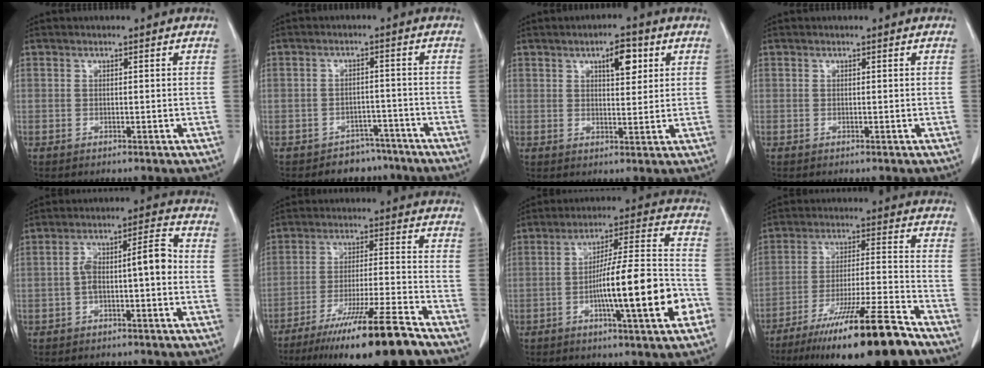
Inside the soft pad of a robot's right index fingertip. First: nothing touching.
{"total": 4.6, "force": [-3.6, 3.0, -0.1], "torque": [0.012, 0.017, -0.051]}
{"total": 5.3, "force": [2.5, 1.9, 4.3], "torque": [-0.065, 0.004, 0.038]}
{"total": 0.0}
{"total": 7.6, "force": [-1.2, 1.7, 7.3], "torque": [-0.125, 0.036, -0.020]}
{"total": 16.7, "force": [-12.4, 0.1, 11.1], "torque": [-0.170, -0.030, -0.202]}
{"total": 16.8, "force": [-5.3, 0.9, 16.0], "torque": [-0.250, 0.007, -0.081]}
{"total": 19.0, "force": [-13.9, 0.7, 13.0], "torque": [-0.188, -0.024, -0.230]}